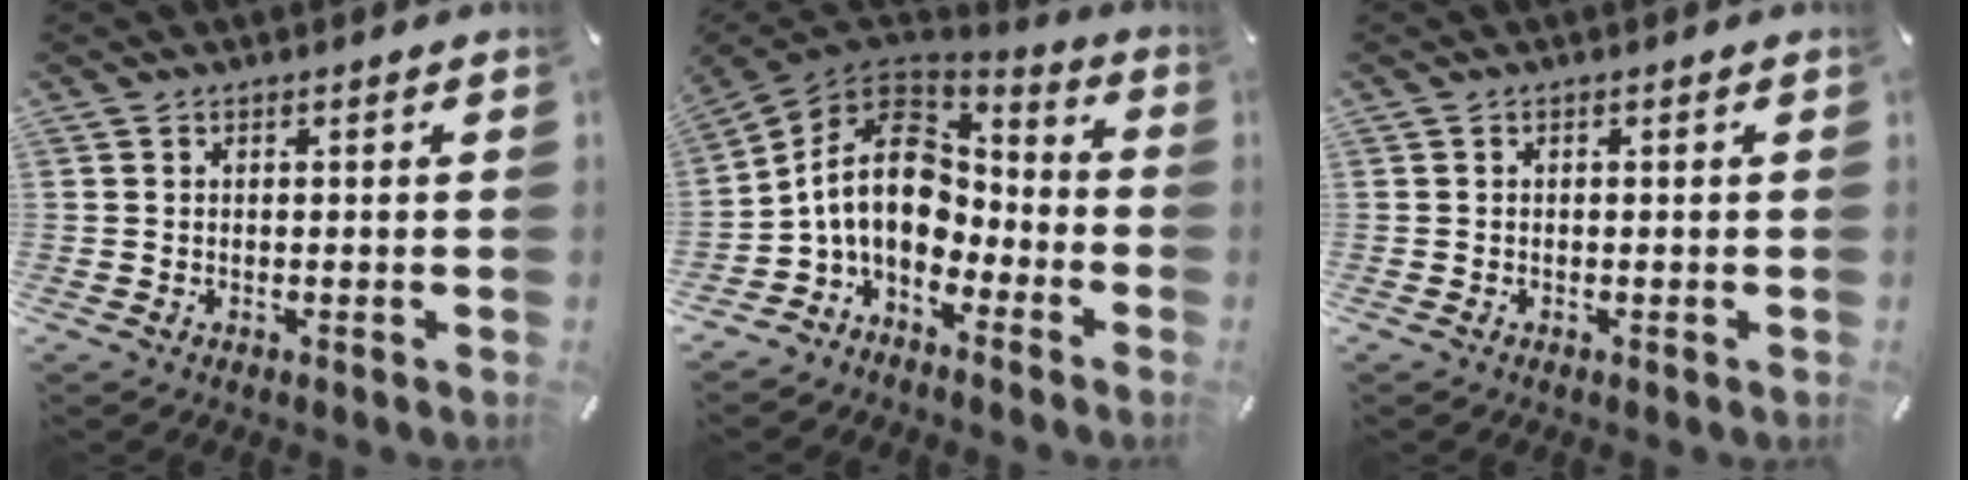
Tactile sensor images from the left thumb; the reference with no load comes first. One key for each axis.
{"total": 14.8, "fx": -1.2, "fy": 11.0, "fz": 9.8, "tx": -0.206, "ty": 0.009, "tz": -0.026}
{"total": 0.0}